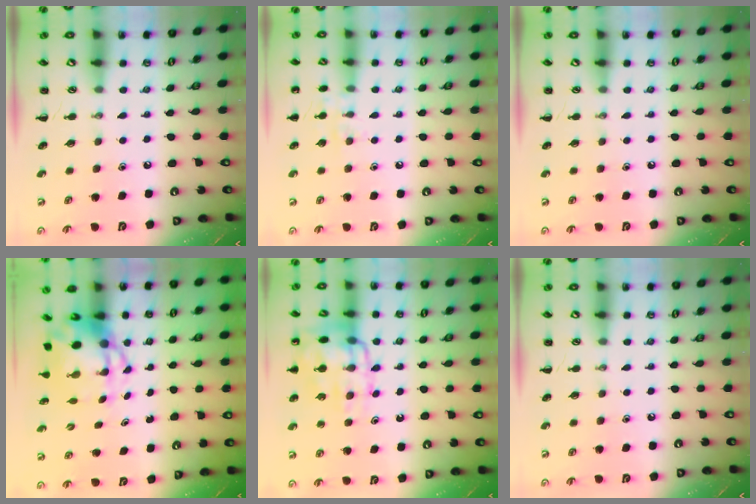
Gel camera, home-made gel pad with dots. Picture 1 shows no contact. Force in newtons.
{"total": 6.9, "press": 6.7, "slide": 1.8}
{"total": 0.0}
{"total": 6.6, "press": 6.3, "slide": 2.1}
{"total": 15.0, "press": 14.9, "slide": 1.6}
{"total": 0.0}